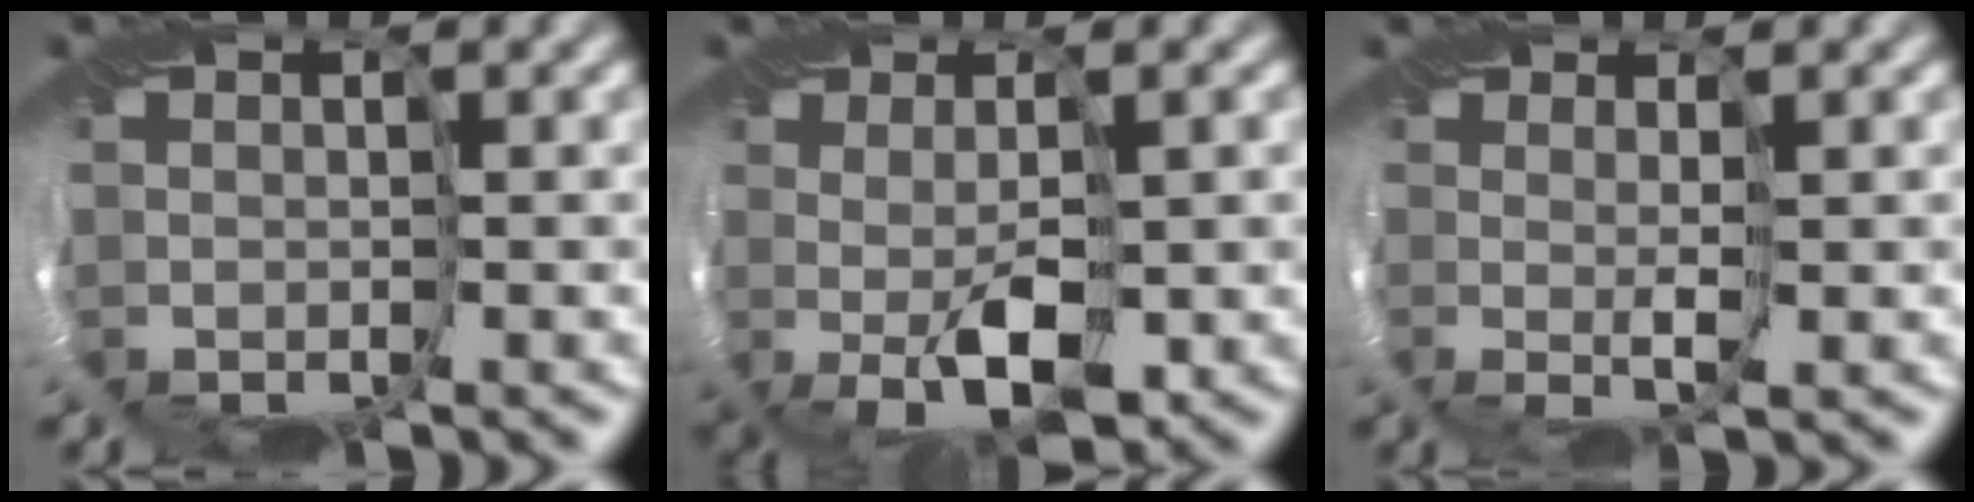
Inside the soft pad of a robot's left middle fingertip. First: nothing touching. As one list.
[{"total": 3.1, "force": [-0.8, 0.3, 2.9], "torque": [-0.062, -0.007, -0.011]}, {"total": 1.7, "force": [0.8, -1.5, -0.3], "torque": [0.002, -0.003, 0.015]}]